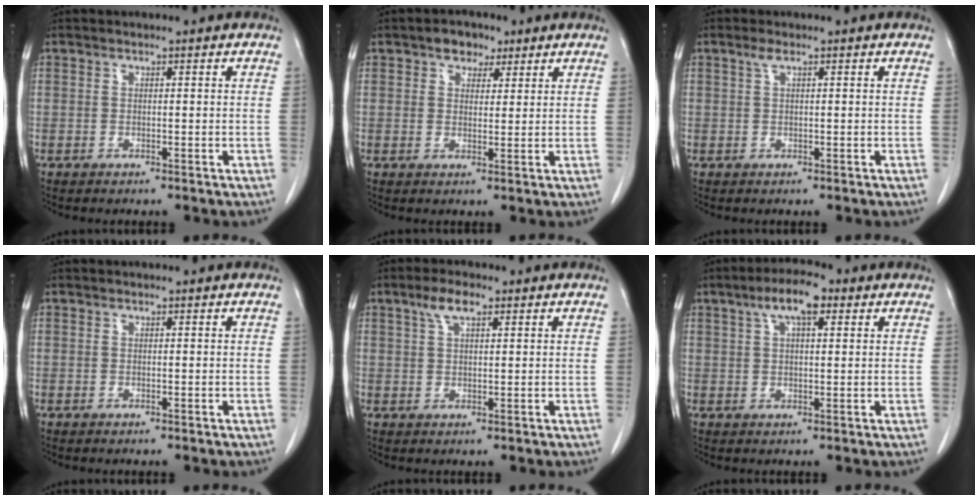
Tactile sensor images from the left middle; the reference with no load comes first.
{"total": 3.8, "force": [2.3, 2.5, 1.7], "torque": [-0.024, 0.010, 0.037]}
{"total": 1.1, "force": [0.6, 0.3, 0.8], "torque": [-0.019, 0.009, 0.011]}
{"total": 0.0}
{"total": 3.1, "force": [1.8, 0.9, 2.4], "torque": [-0.053, 0.010, 0.037]}
{"total": 6.3, "force": [3.2, 1.9, 5.1], "torque": [-0.097, 0.020, 0.052]}